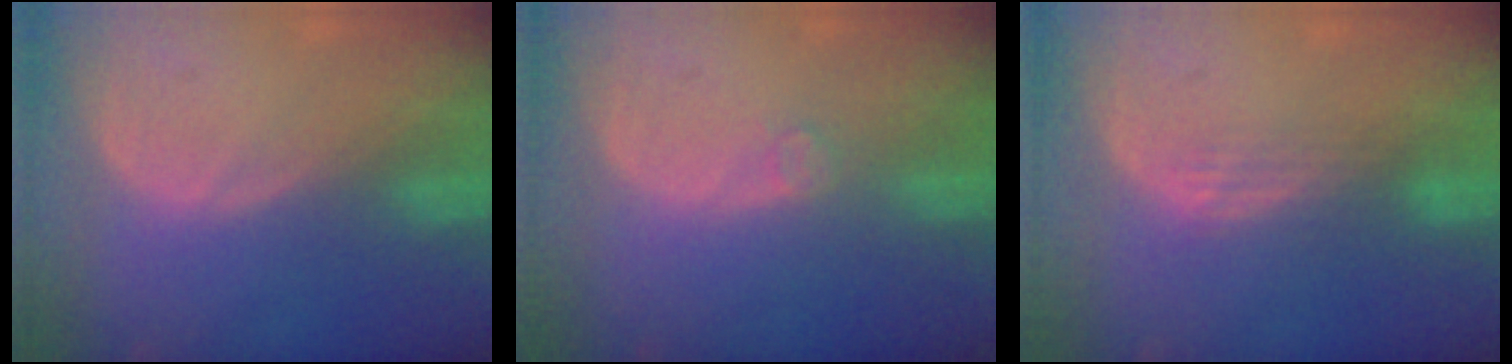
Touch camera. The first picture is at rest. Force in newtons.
{"total": 1.5, "press": 1.5, "slide": 0.2}
{"total": 2.9, "press": 2.5, "slide": 1.5}